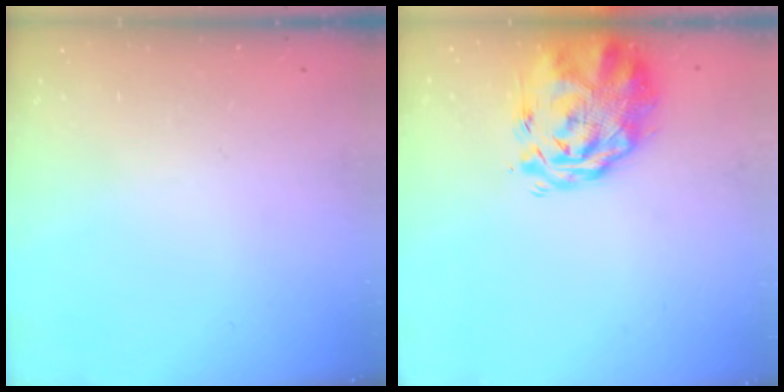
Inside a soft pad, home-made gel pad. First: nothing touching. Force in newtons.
{"total": 6.2, "press": 5.5, "slide": 2.8}